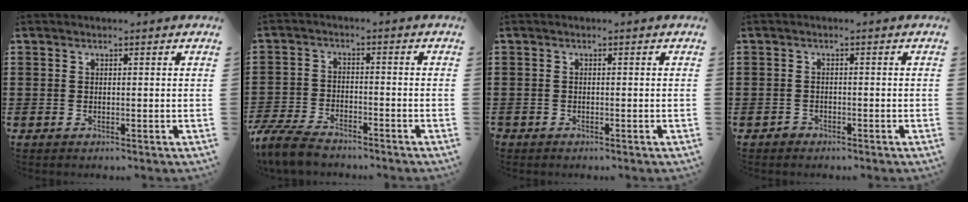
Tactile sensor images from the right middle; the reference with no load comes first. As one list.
[{"total": 5.6, "force": [-5.1, 1.3, 2.0], "torque": [-0.066, -0.005, -0.107]}, {"total": 0.6, "force": [-0.5, 0.3, 0.0], "torque": [0.000, 0.003, -0.012]}, {"total": 0.9, "force": [-0.8, 0.4, 0.1], "torque": [-0.004, 0.000, -0.018]}]